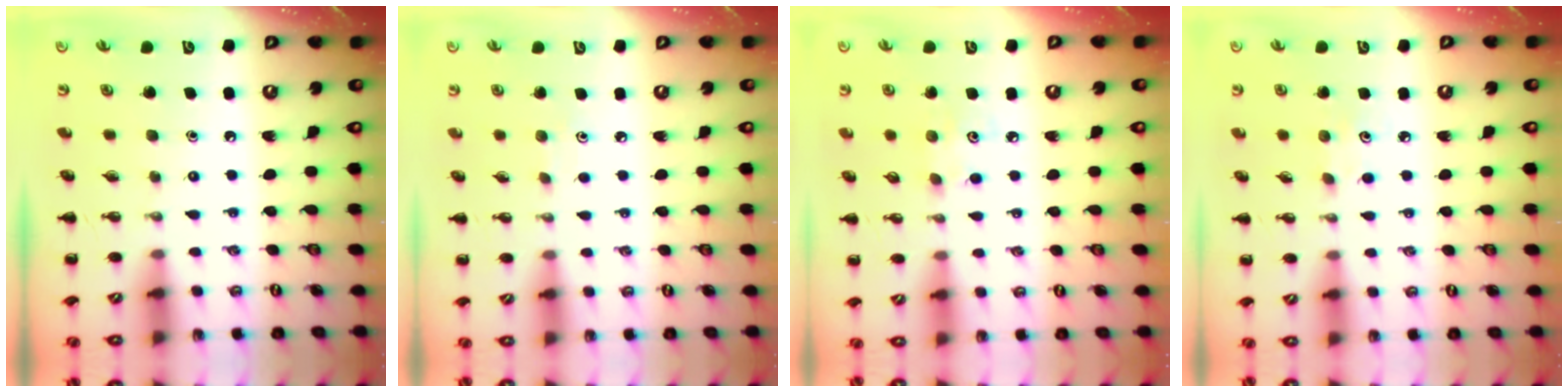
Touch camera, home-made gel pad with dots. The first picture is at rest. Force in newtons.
{"total": 2.6, "press": 2.5, "slide": 0.8}
{"total": 3.5, "press": 3.4, "slide": 0.9}
{"total": 4.0, "press": 3.8, "slide": 1.0}